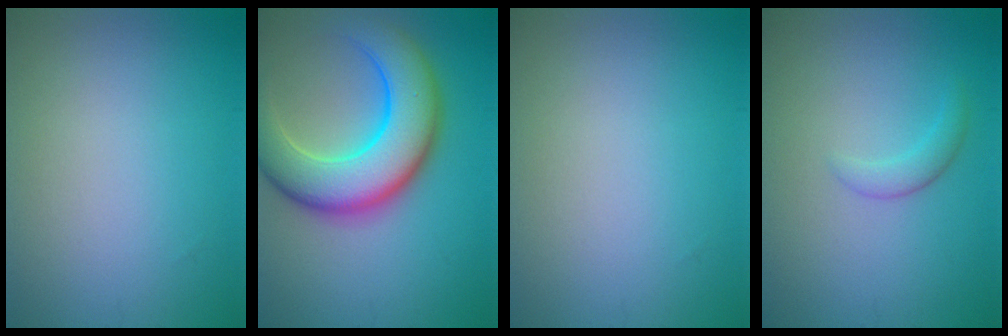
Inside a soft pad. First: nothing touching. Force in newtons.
{"total": 9.0, "press": 9.0, "slide": 0.1}
{"total": 0.0}
{"total": 1.5, "press": 1.5, "slide": 0.1}